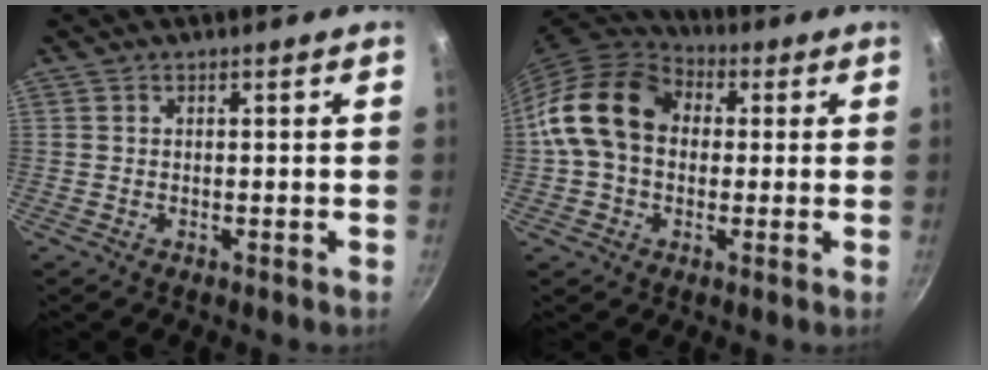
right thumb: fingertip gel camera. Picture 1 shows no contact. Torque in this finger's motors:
{"motor_torque": [1.74, 2.44, 0.89, -1.00, 0.50]}